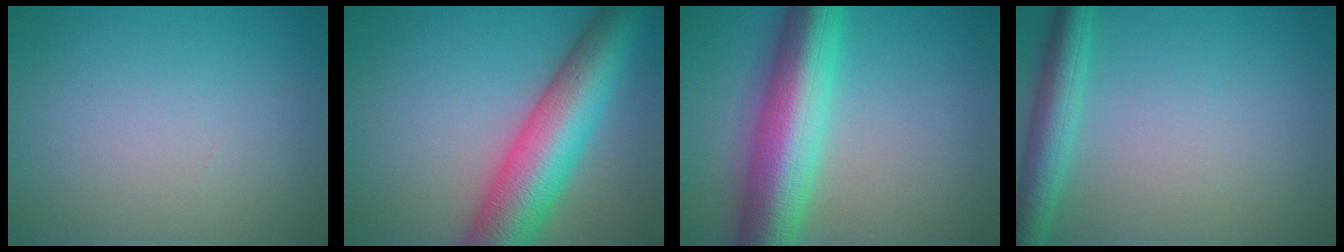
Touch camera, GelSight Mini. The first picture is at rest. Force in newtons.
{"total": 10.8, "press": 10.8, "slide": 0.3}
{"total": 10.4, "press": 10.4, "slide": 0.2}
{"total": 3.9, "press": 3.9, "slide": 0.1}